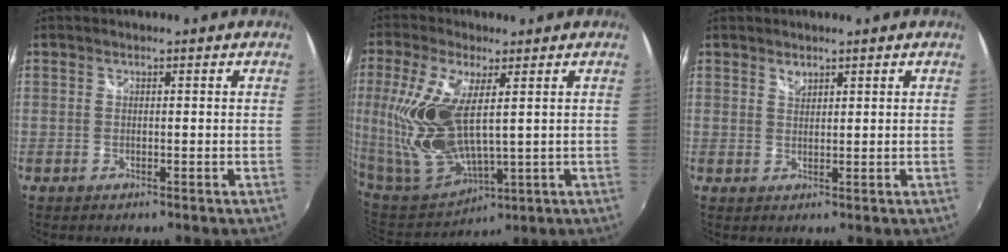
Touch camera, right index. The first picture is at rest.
{"total": 17.2, "force": [3.2, 7.2, 15.2], "torque": [-0.320, -0.010, 0.079]}
{"total": 1.5, "force": [1.2, 0.7, 0.5], "torque": [-0.006, 0.001, 0.021]}